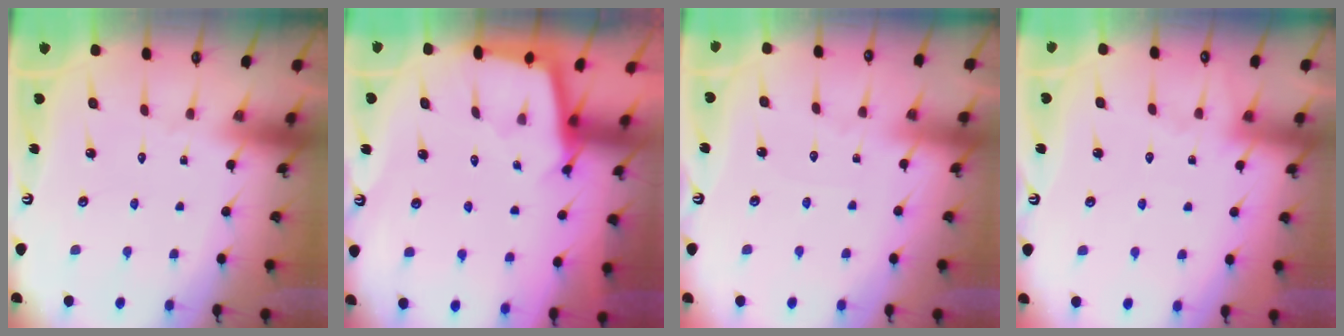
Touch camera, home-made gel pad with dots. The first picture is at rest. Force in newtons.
{"total": 2.3, "press": 2.3, "slide": 0.2}
{"total": 2.2, "press": 2.2, "slide": 0.3}
{"total": 5.1, "press": 5.1, "slide": 0.7}